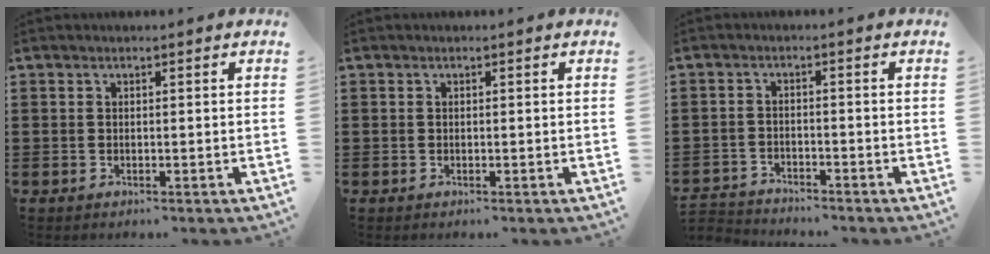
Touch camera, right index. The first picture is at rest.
{"total": 0.0}
{"total": 2.6, "force": [-2.5, 0.2, -0.3], "torque": [-0.004, 0.000, -0.057]}